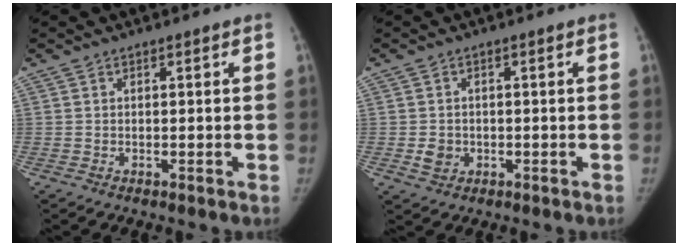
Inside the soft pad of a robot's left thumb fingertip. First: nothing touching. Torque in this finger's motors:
{"motor_torque": [-0.04, 0.06, 0.25, -0.06, 0.00]}